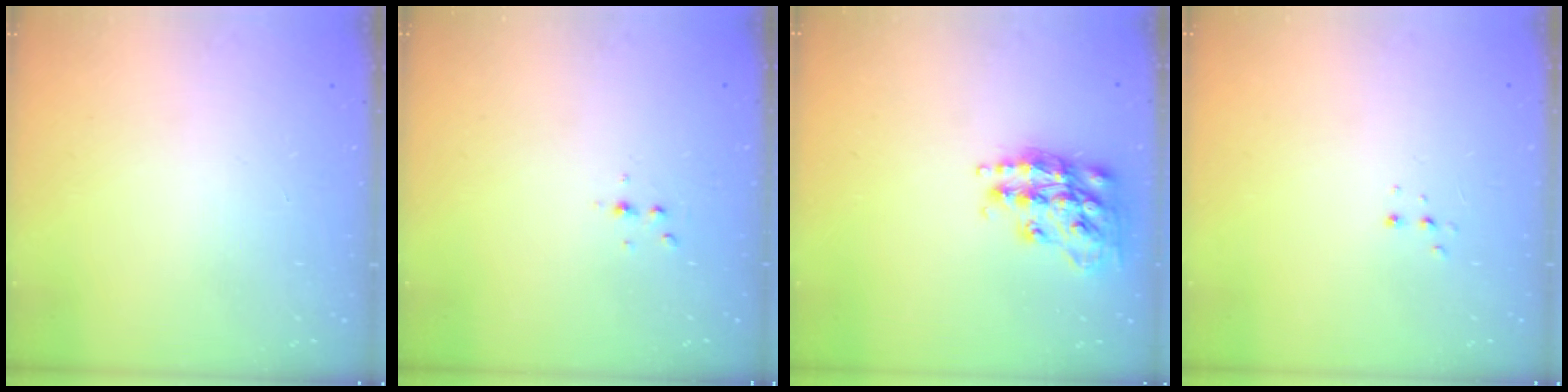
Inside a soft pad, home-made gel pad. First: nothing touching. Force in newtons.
{"total": 4.0, "press": 3.6, "slide": 1.8}
{"total": 17.2, "press": 17.2, "slide": 1.4}
{"total": 2.7, "press": 2.7, "slide": 0.5}